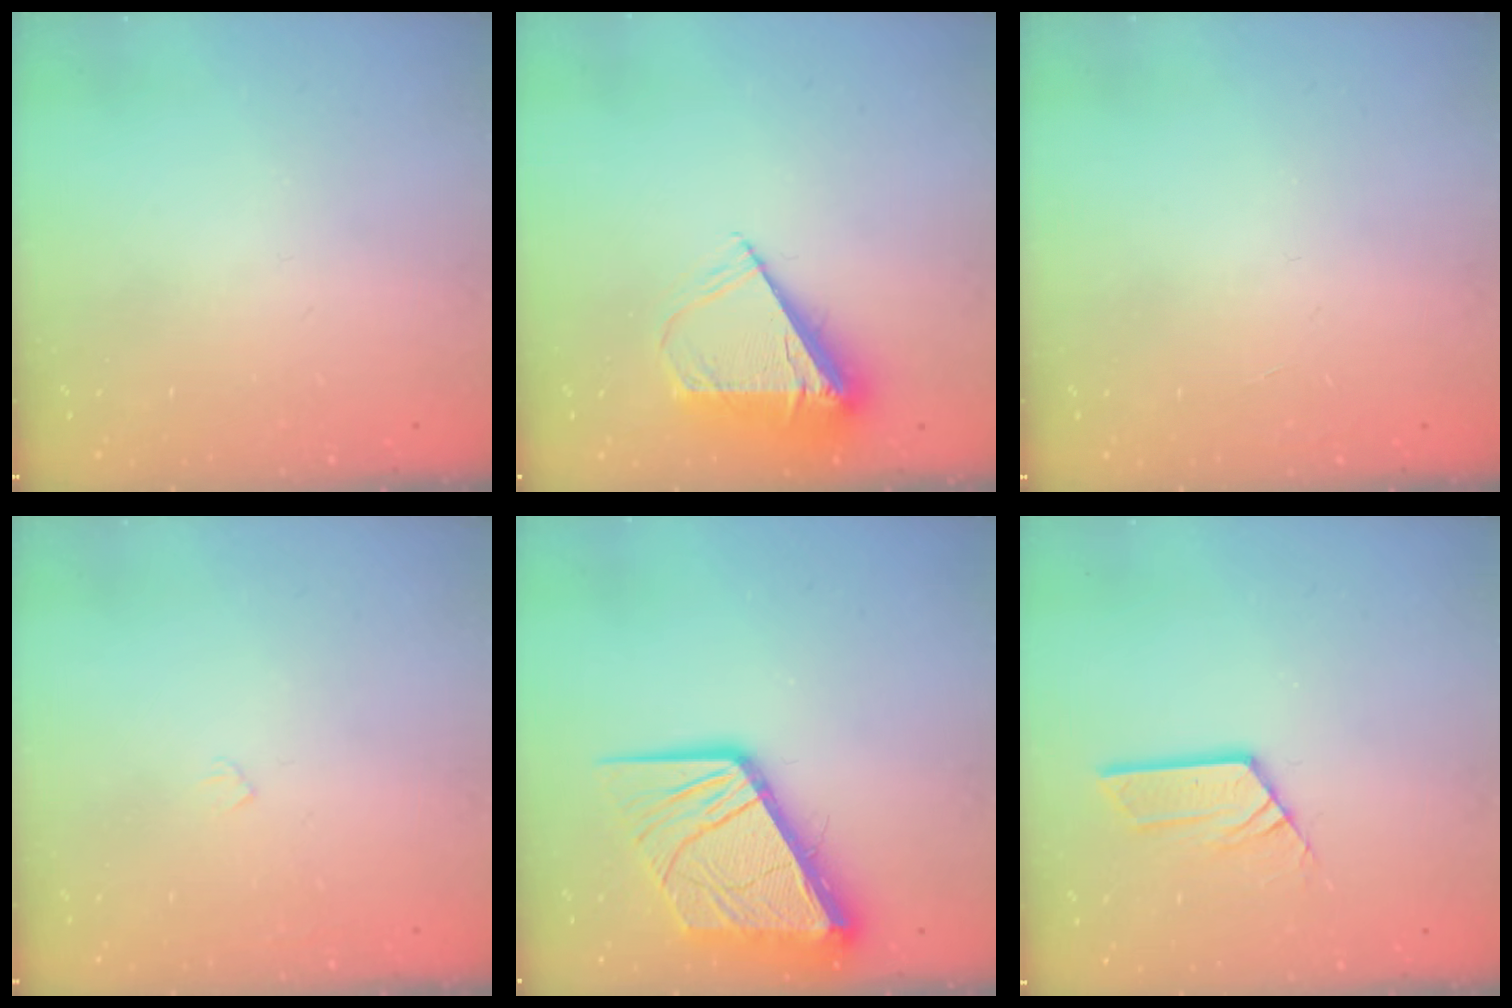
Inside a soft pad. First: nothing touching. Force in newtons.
{"total": 7.3, "press": 7.2, "slide": 1.0}
{"total": 0.0}
{"total": 2.4, "press": 2.4, "slide": 0.3}
{"total": 16.0, "press": 15.9, "slide": 2.0}
{"total": 7.0, "press": 7.0, "slide": 0.5}